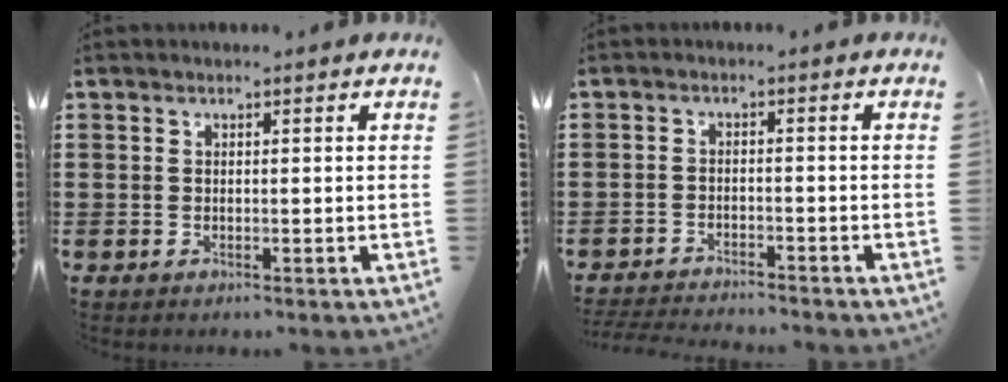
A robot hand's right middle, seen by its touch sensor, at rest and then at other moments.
{"total": 2.8, "force": [-2.8, 0.1, 0.2], "torque": [-0.007, -0.001, -0.059]}